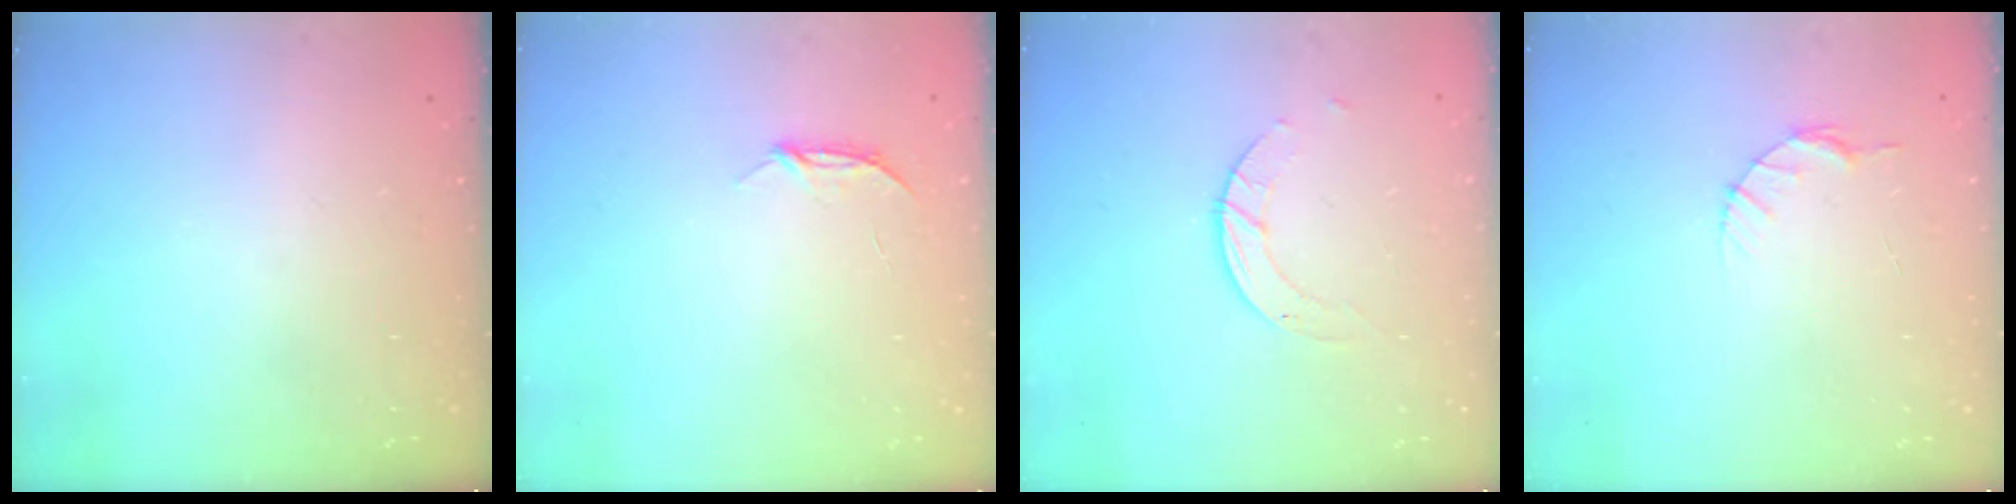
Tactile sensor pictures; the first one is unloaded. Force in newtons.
{"total": 3.9, "press": 3.9, "slide": 0.5}
{"total": 3.9, "press": 3.9, "slide": 0.4}
{"total": 4.3, "press": 4.3, "slide": 0.5}